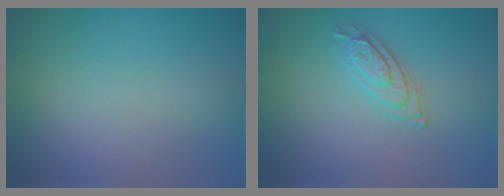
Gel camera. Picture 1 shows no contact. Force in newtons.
{"total": 2.2, "press": 2.1, "slide": 0.7}